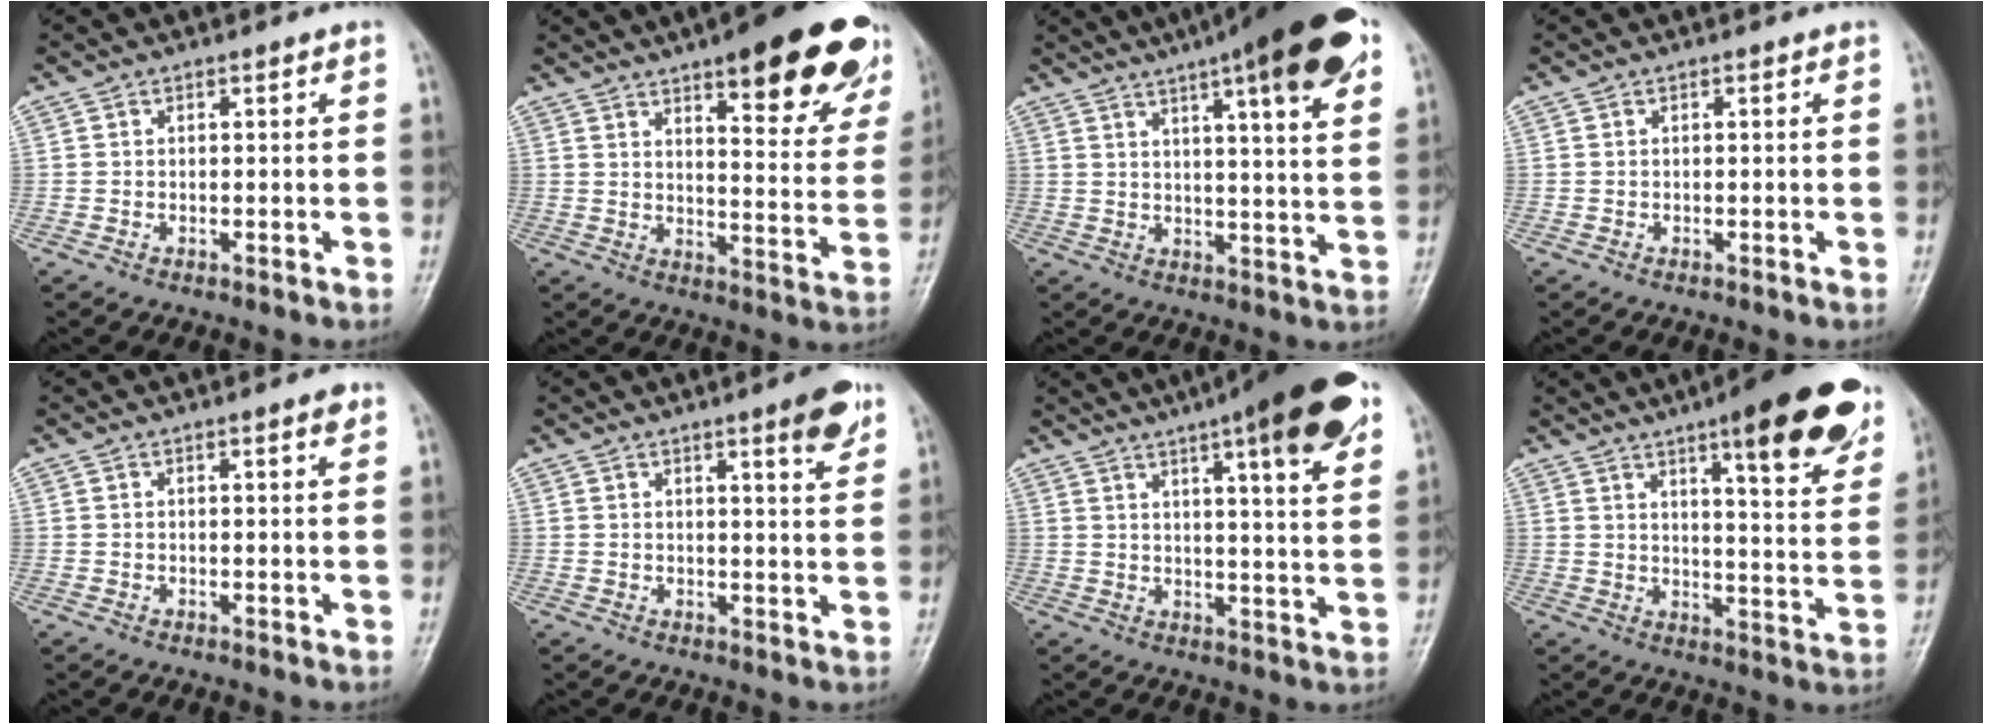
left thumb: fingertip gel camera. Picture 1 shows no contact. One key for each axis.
{"total": 23.1, "fx": 14.5, "fy": 6.8, "fz": 16.7, "tx": -0.174, "ty": -0.056, "tz": 0.183}
{"total": 19.8, "fx": 11.2, "fy": 4.0, "fz": 15.9, "tx": -0.214, "ty": -0.014, "tz": 0.147}
{"total": 0.0}
{"total": 1.6, "fx": 0.9, "fy": 0.4, "fz": 1.3, "tx": -0.016, "ty": -0.001, "tz": 0.009}
{"total": 5.9, "fx": 3.5, "fy": 1.1, "fz": 4.6, "tx": -0.053, "ty": -0.017, "tz": 0.044}
{"total": 18.2, "fx": 10.3, "fy": 3.6, "fz": 14.6, "tx": -0.188, "ty": -0.022, "tz": 0.135}
{"total": 20.2, "fx": 12.0, "fy": 5.2, "fz": 15.4, "tx": -0.168, "ty": -0.048, "tz": 0.156}